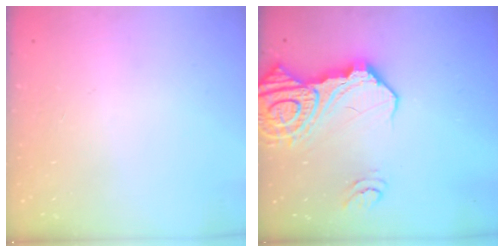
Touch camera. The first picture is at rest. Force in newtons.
{"total": 22.2, "press": 22.0, "slide": 2.6}